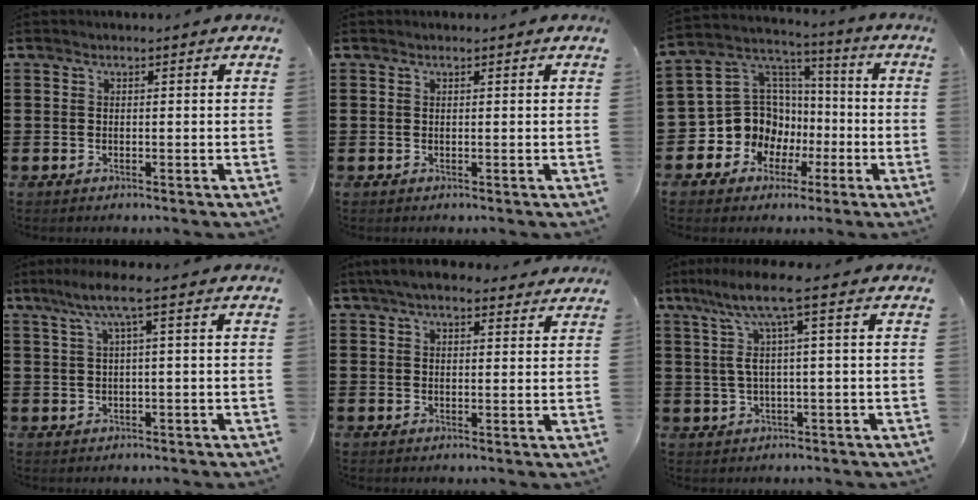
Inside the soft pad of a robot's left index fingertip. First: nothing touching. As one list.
[{"total": 0.0}, {"total": 11.6, "force": [-3.0, 10.7, 3.5], "torque": [-0.117, 0.001, -0.046]}, {"total": 4.8, "force": [1.2, 0.3, 4.6], "torque": [-0.093, 0.003, 0.016]}, {"total": 5.0, "force": [4.1, 1.5, 2.4], "torque": [-0.058, 0.000, 0.076]}, {"total": 7.2, "force": [1.9, 0.5, 6.9], "torque": [-0.161, -0.005, 0.017]}]